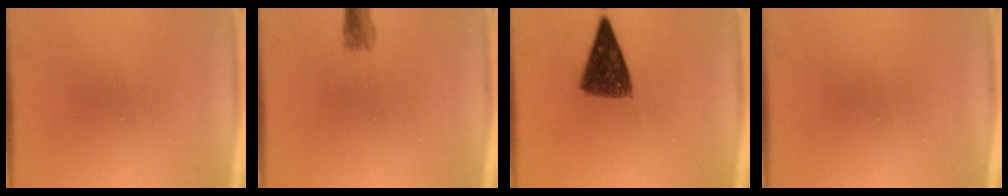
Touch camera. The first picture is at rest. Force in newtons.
{"total": 1.8}
{"total": 8.4}
{"total": 0.0}